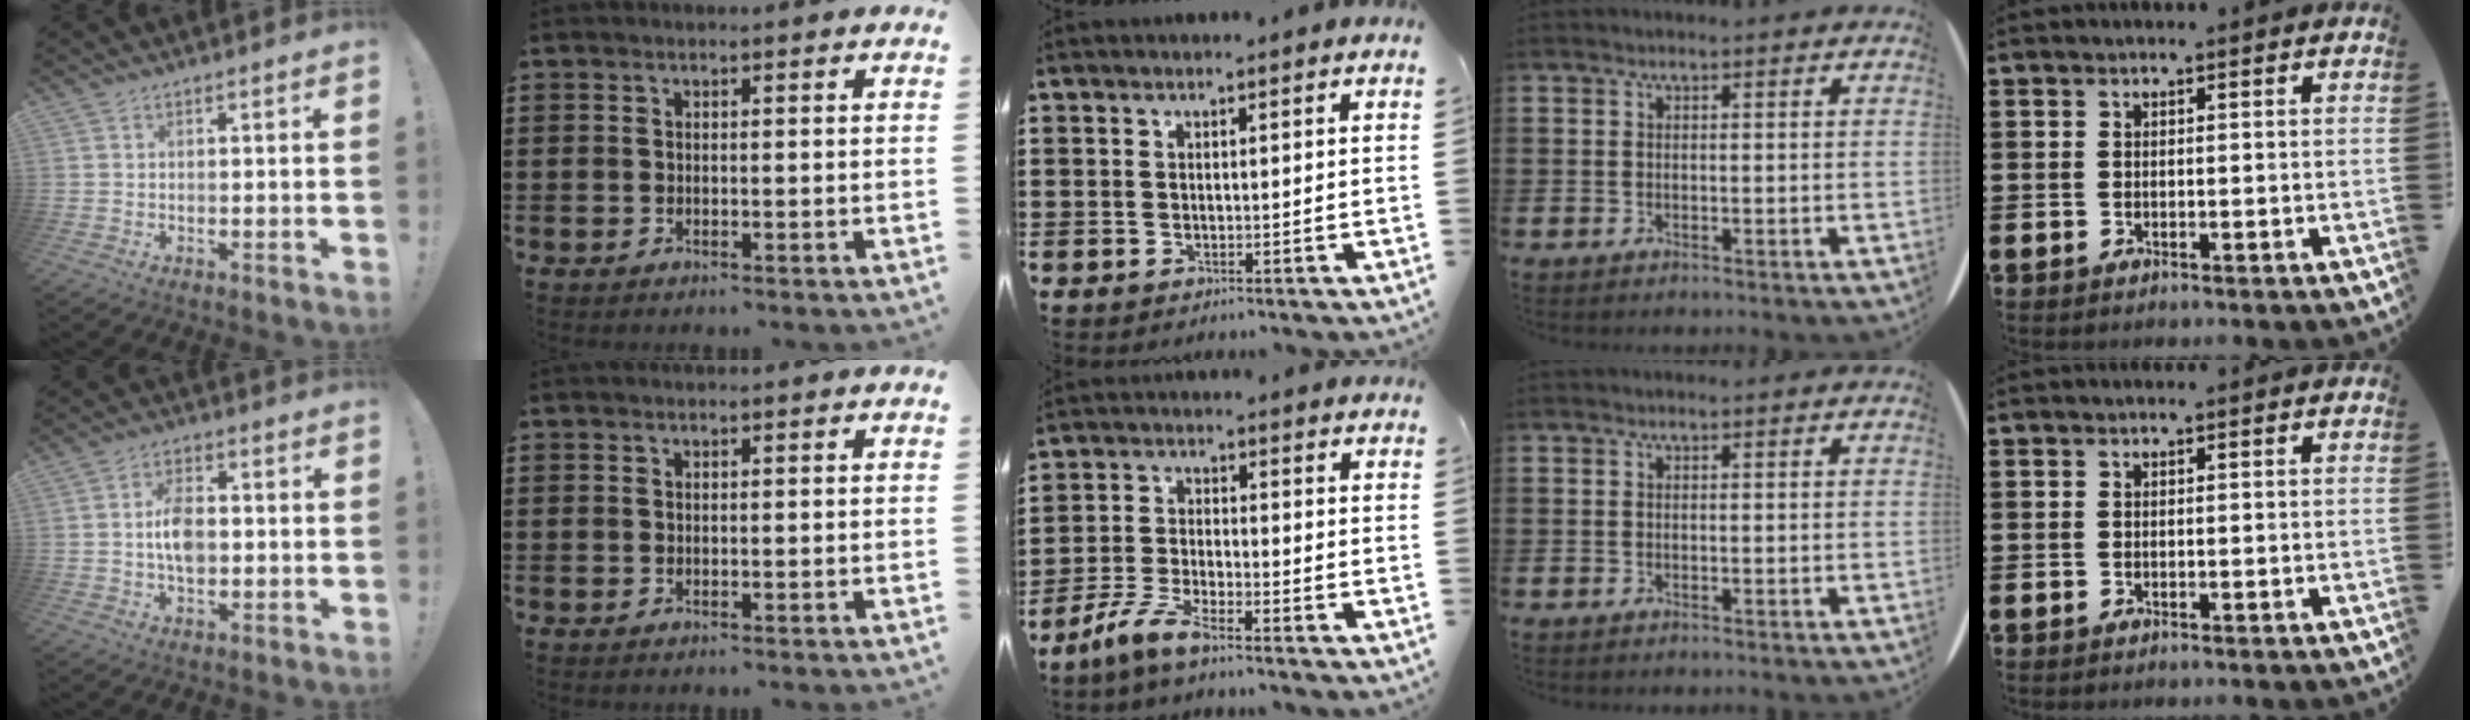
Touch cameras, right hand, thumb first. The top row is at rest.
{"thumb": {"total": 8.2, "force": [-0.8, 5.1, 6.4], "torque": [-0.107, 0.010, -0.015]}, "middle": {"total": 5.6, "force": [-4.7, 0.6, 3.0], "torque": [-0.083, -0.009, -0.097]}}